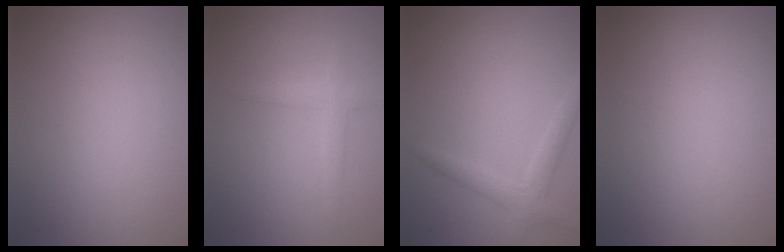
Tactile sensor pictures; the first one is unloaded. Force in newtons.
{"total": 1.5, "press": 1.5, "slide": 0.1}
{"total": 2.1, "press": 2.1, "slide": 0.0}
{"total": 0.0}